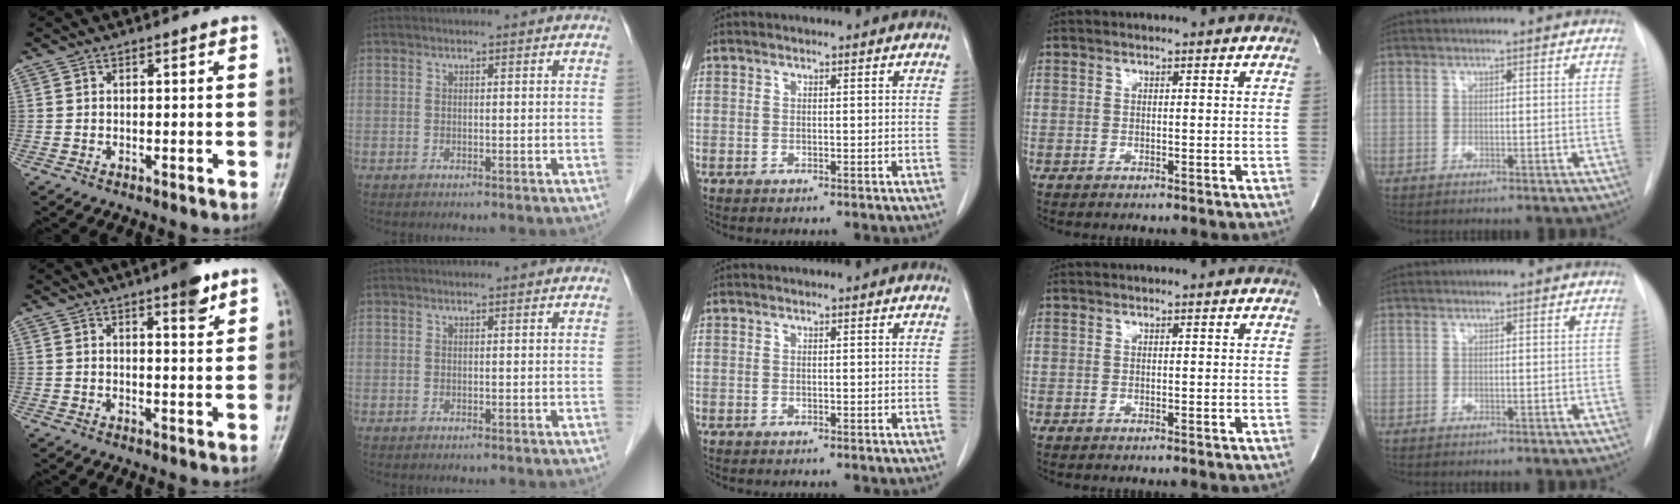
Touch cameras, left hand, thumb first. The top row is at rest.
{"thumb": {"total": 5.3, "force": [3.4, 1.2, 3.9], "torque": [-0.045, -0.019, 0.045]}}